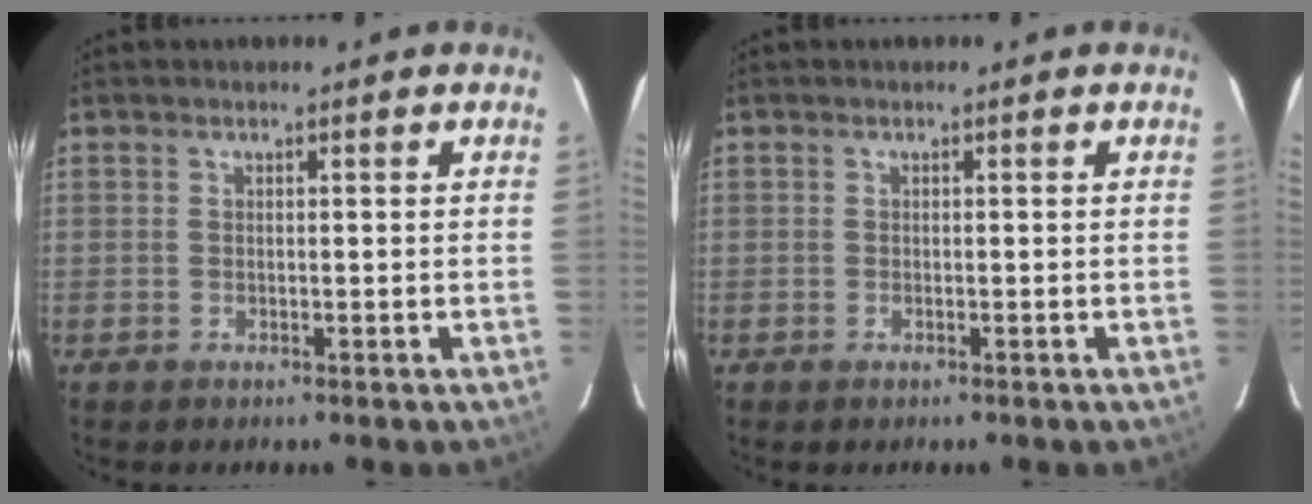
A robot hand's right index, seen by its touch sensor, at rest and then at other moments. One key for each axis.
{"total": 0.6, "fx": -0.3, "fy": 0.4, "fz": 0.2, "tx": -0.004, "ty": -0.001, "tz": -0.006}